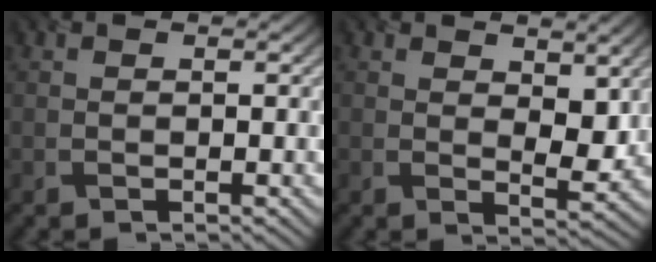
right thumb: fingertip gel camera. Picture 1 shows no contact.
{"total": 5.1, "force": [2.2, 2.7, 3.7], "torque": [-0.061, -0.010, 0.039]}